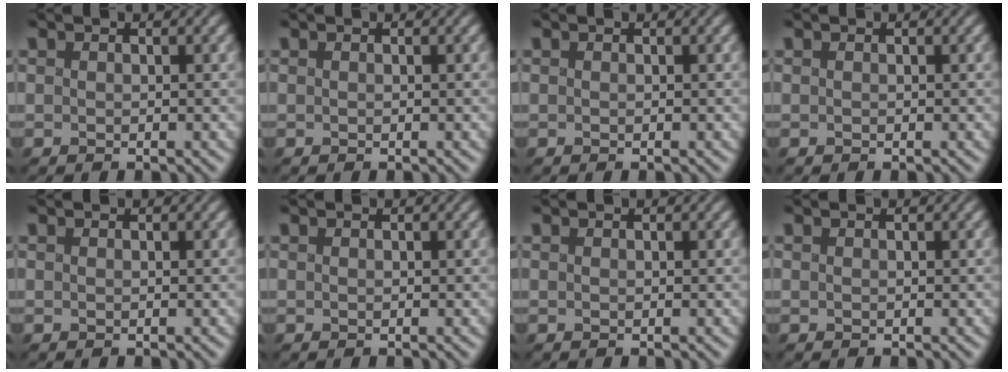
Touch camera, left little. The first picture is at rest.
{"total": 0.0}
{"total": 0.0}
{"total": 0.0}
{"total": 0.0}
{"total": 0.0}
{"total": 0.0}
{"total": 0.0}